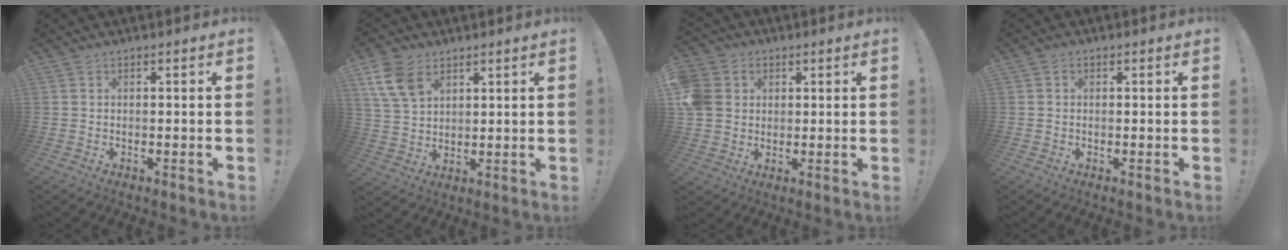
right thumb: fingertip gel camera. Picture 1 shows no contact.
{"total": 10.7, "force": [5.8, 7.1, 5.6], "torque": [-0.113, -0.016, 0.118]}
{"total": 8.2, "force": [1.7, 7.3, 3.3], "torque": [-0.072, -0.002, 0.034]}
{"total": 0.6, "force": [-0.2, 0.5, 0.2], "torque": [-0.007, 0.003, -0.003]}